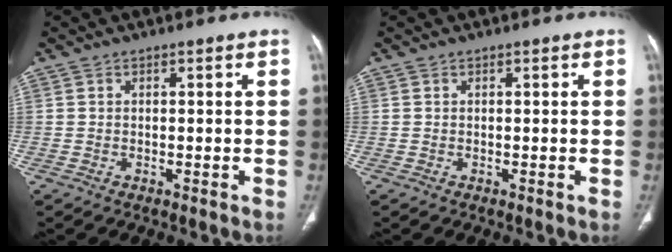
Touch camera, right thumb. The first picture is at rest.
{"total": 0.0}